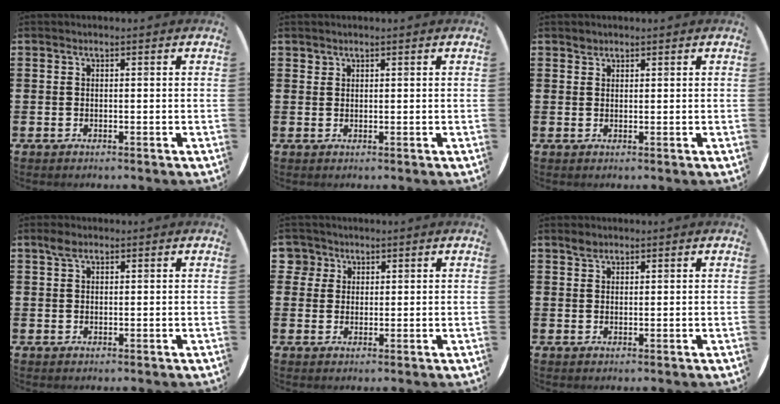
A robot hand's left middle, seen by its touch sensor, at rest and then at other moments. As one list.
[{"total": 0.7, "force": [0.7, 0.2, -0.1], "torque": [0.008, -0.001, 0.013]}, {"total": 0.9, "force": [0.8, 0.4, 0.0], "torque": [-0.001, 0.002, 0.016]}, {"total": 1.9, "force": [1.3, 0.9, 1.0], "torque": [-0.014, 0.002, 0.022]}, {"total": 2.7, "force": [1.7, 2.1, 0.2], "torque": [-0.004, 0.007, 0.031]}, {"total": 1.4, "force": [1.3, 0.6, 0.3], "torque": [-0.001, 0.001, 0.022]}]